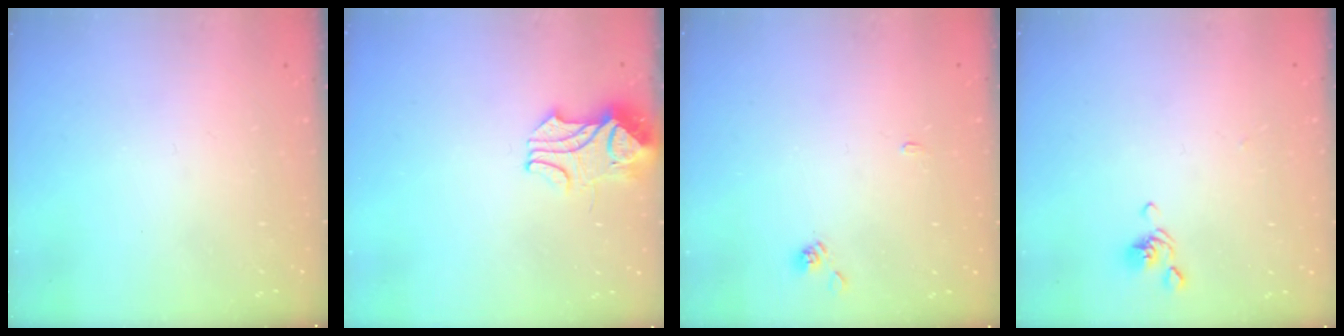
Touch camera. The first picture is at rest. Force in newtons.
{"total": 2.2, "press": 2.0, "slide": 0.9}
{"total": 2.8, "press": 2.8, "slide": 0.3}
{"total": 2.6, "press": 2.5, "slide": 0.7}